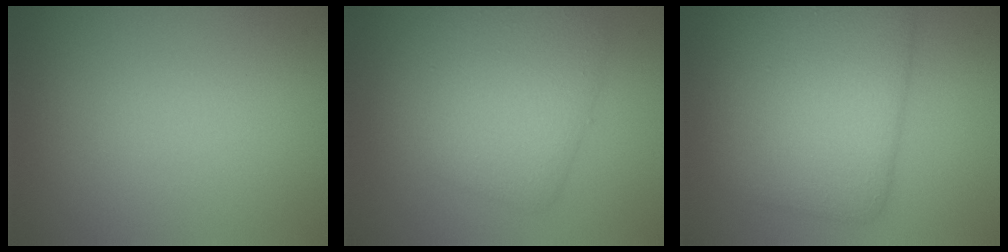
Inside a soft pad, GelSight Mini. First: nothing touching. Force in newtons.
{"total": 5.8, "press": 5.8, "slide": 0.3}
{"total": 8.7, "press": 8.7, "slide": 0.2}